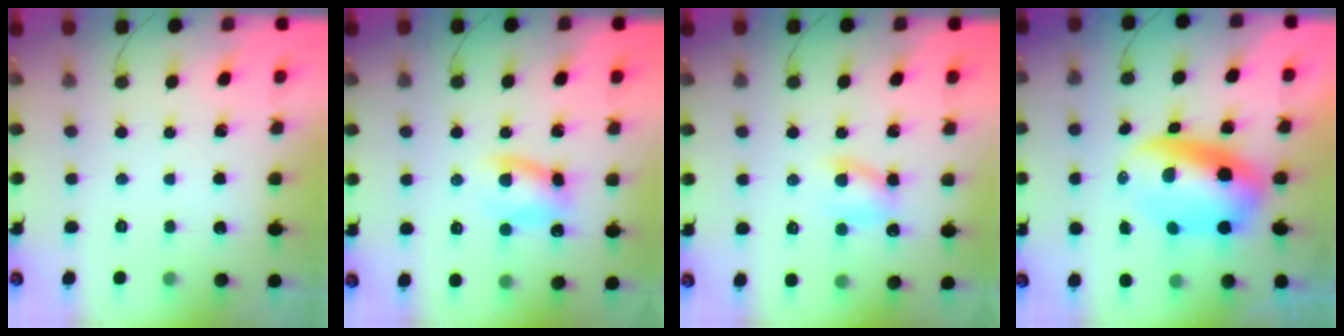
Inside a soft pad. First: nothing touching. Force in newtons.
{"total": 8.3, "press": 8.2, "slide": 1.4}
{"total": 7.4, "press": 7.2, "slide": 1.4}
{"total": 10.0, "press": 9.7, "slide": 2.5}